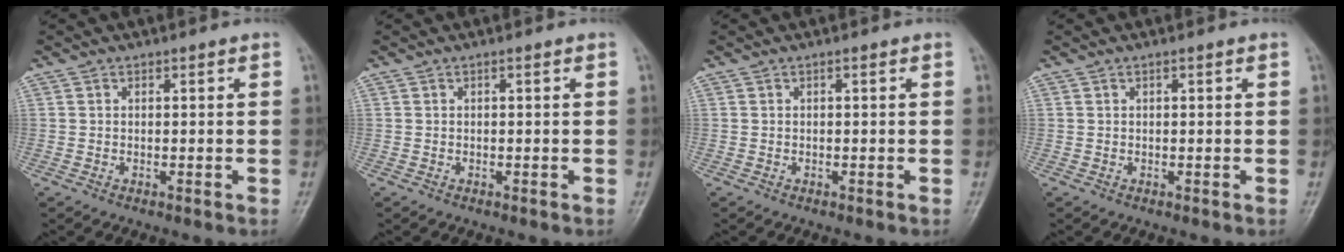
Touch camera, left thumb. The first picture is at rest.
{"total": 0.0}
{"total": 0.0}
{"total": 0.0}